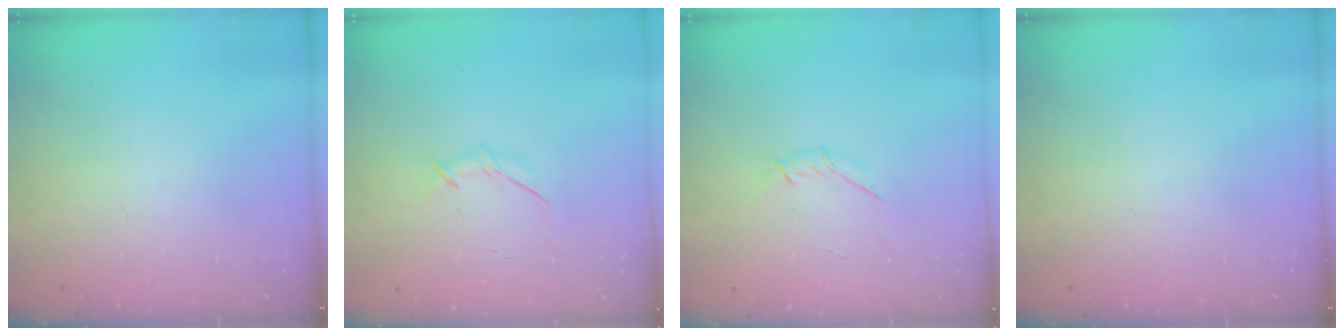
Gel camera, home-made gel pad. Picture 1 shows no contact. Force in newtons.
{"total": 4.1, "press": 4.0, "slide": 0.9}
{"total": 4.0, "press": 3.9, "slide": 1.0}
{"total": 0.0}